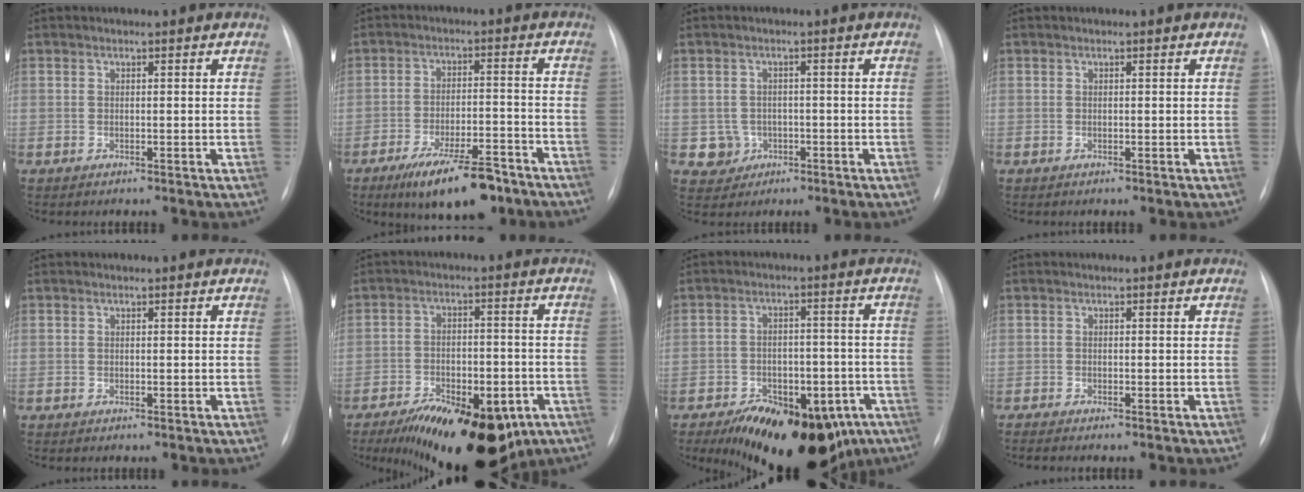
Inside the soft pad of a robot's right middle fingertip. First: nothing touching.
{"total": 12.1, "force": [-8.6, 3.3, 7.9], "torque": [-0.125, -0.009, -0.138]}
{"total": 3.4, "force": [-1.0, 3.3, 0.2], "torque": [0.004, 0.009, -0.009]}
{"total": 0.0}
{"total": 0.0}
{"total": 19.6, "force": [-12.0, 8.7, 12.9], "torque": [-0.163, 0.003, -0.168]}
{"total": 19.3, "force": [-12.8, 9.5, 10.8], "torque": [-0.123, 0.015, -0.166]}
{"total": 1.9, "force": [-1.6, -0.1, 1.0], "torque": [-0.012, -0.001, -0.022]}